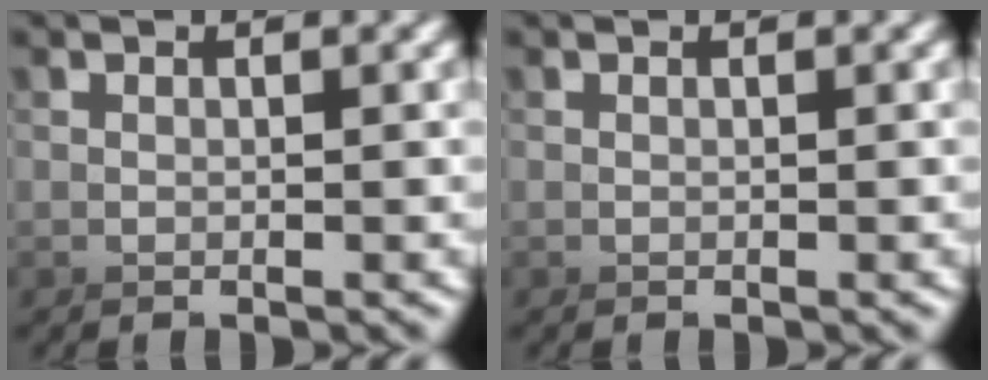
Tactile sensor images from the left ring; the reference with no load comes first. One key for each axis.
{"total": 0.0}